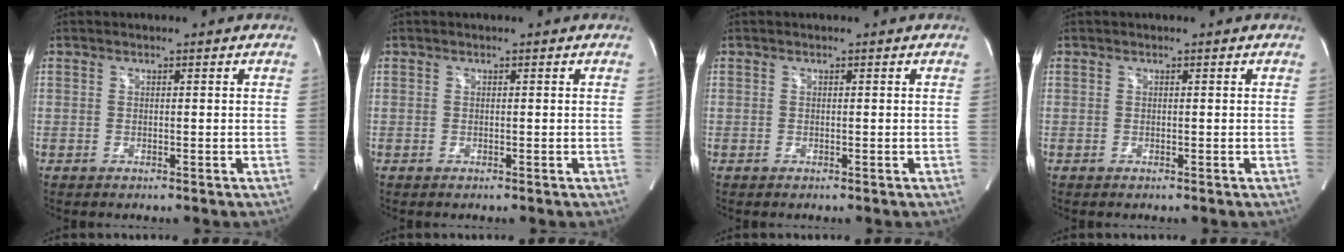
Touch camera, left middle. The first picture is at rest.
{"total": 0.0}
{"total": 0.0}
{"total": 0.0}